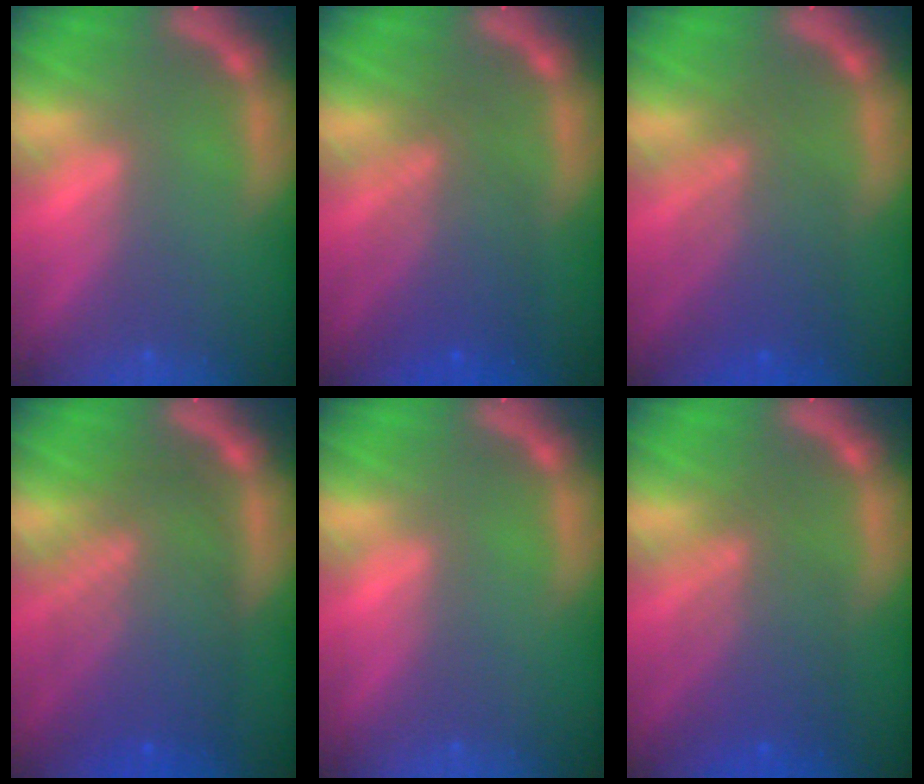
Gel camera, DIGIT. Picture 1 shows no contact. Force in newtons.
{"total": 6.0}
{"total": 6.0}
{"total": 9.0}
{"total": 0.0}
{"total": 6.0}